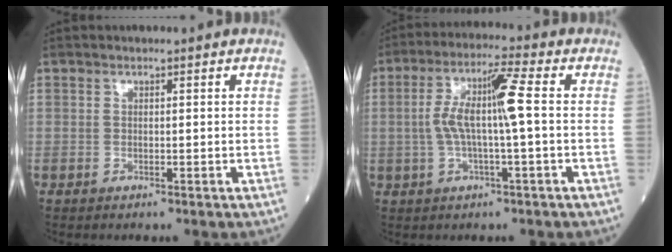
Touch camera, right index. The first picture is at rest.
{"total": 8.5, "force": [0.1, 0.6, 8.4], "torque": [-0.170, 0.021, -0.002]}